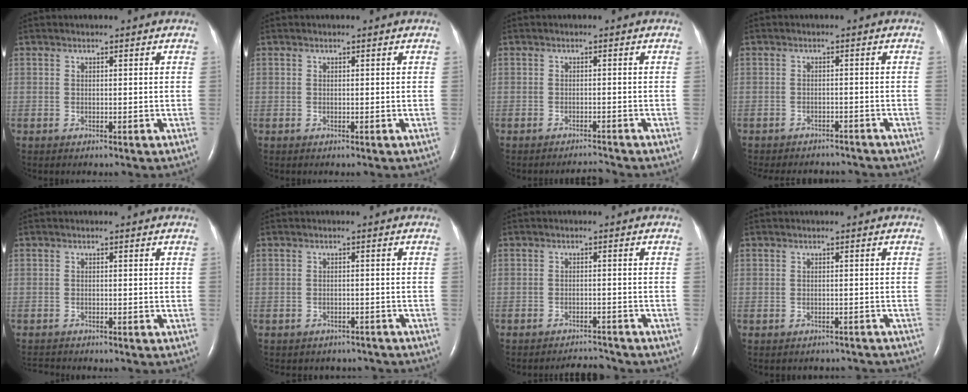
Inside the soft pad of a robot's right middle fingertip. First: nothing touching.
{"total": 0.0}
{"total": 1.8, "force": [-1.7, -0.5, -0.1], "torque": [-0.004, -0.011, -0.026]}
{"total": 5.4, "force": [-5.0, 2.0, -0.1], "torque": [-0.001, 0.007, -0.057]}
{"total": 1.6, "force": [-1.6, -0.1, -0.1], "torque": [-0.001, -0.011, -0.027]}
{"total": 5.7, "force": [-5.1, 2.6, 0.4], "torque": [-0.012, 0.009, -0.051]}
{"total": 3.3, "force": [-3.3, -0.1, -0.2], "torque": [-0.001, -0.008, -0.051]}
{"total": 4.2, "force": [-3.9, 1.5, 0.2], "torque": [-0.004, 0.002, -0.038]}